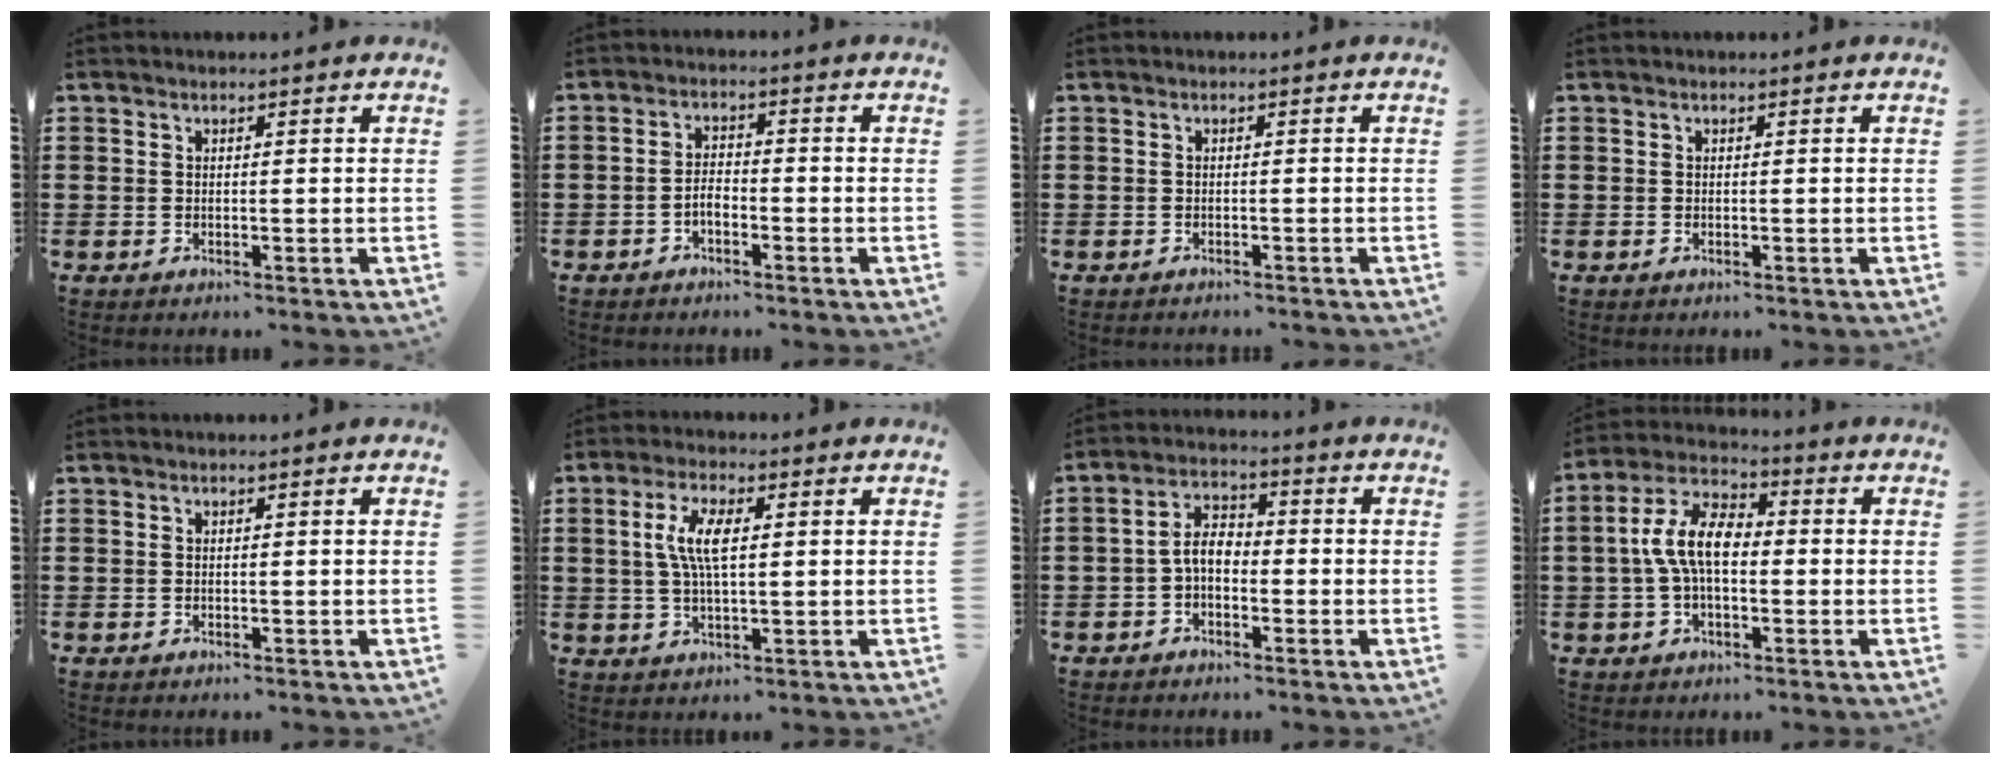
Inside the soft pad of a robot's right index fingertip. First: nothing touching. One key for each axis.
{"total": 2.5, "fx": -1.3, "fy": 1.2, "fz": 1.7, "tx": -0.042, "ty": 0.002, "tz": -0.029}
{"total": 0.7, "fx": -0.7, "fy": 0.0, "fz": 0.0, "tx": -0.001, "ty": -0.002, "tz": -0.014}
{"total": 0.0}
{"total": 0.0}
{"total": 6.1, "fx": 0.9, "fy": 2.2, "fz": 5.7, "tx": -0.121, "ty": 0.007, "tz": 0.011}
{"total": 4.6, "fx": -1.2, "fy": 2.5, "fz": 3.6, "tx": -0.081, "ty": 0.007, "tz": -0.029}
{"total": 8.7, "fx": -0.1, "fy": 4.5, "fz": 7.5, "tx": -0.171, "ty": 0.003, "tz": -0.011}